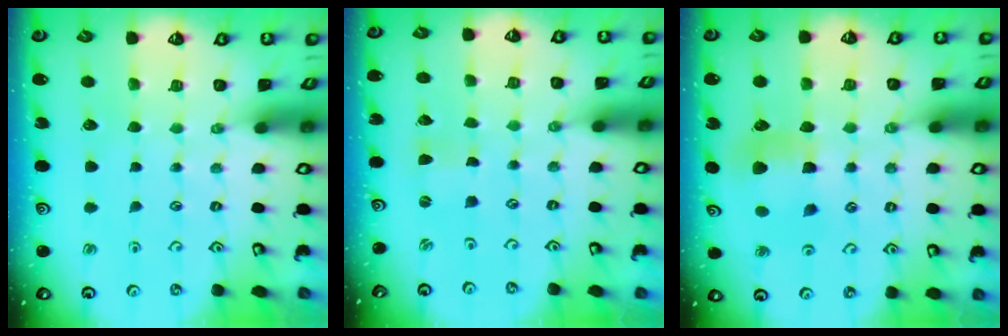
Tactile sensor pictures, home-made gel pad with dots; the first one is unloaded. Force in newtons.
{"total": 1.2, "press": 1.2, "slide": 0.4}
{"total": 6.1, "press": 6.1, "slide": 0.6}